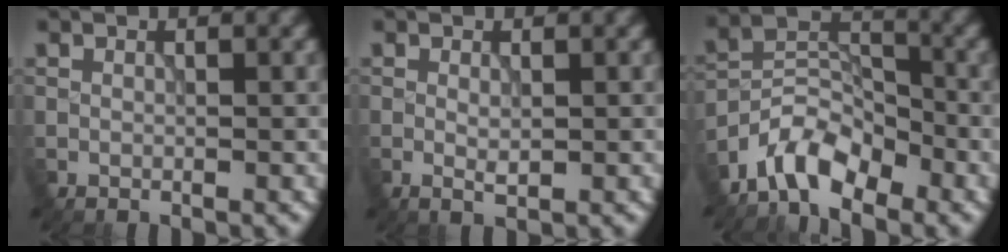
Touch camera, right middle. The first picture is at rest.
{"total": 1.1, "force": [0.0, 0.4, 1.0], "torque": [-0.019, -0.003, 0.001]}
{"total": 5.3, "force": [-4.3, 2.3, 2.2], "torque": [-0.034, 0.010, -0.091]}